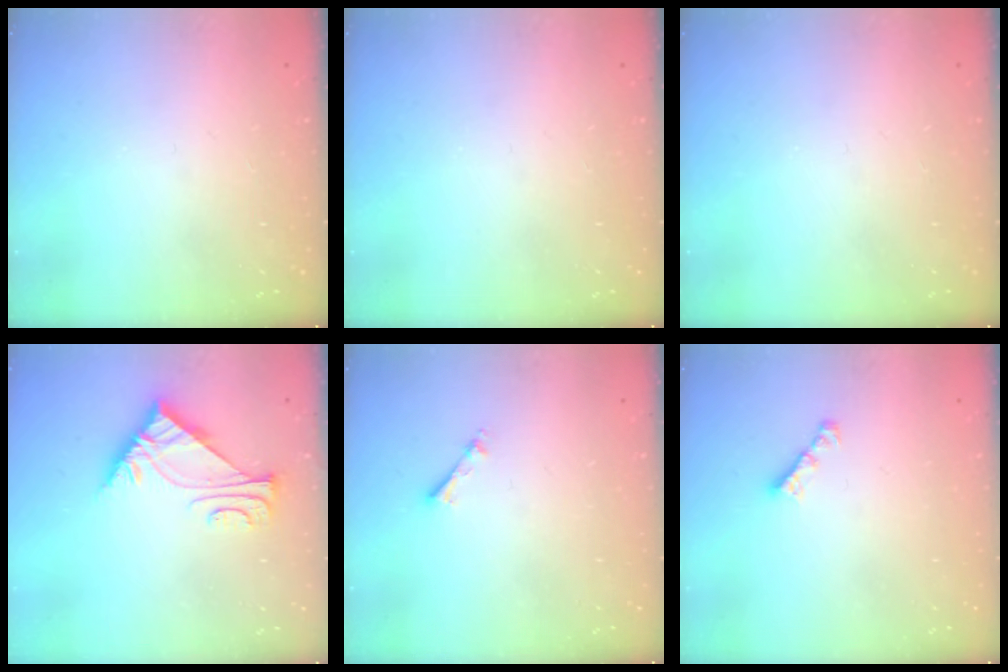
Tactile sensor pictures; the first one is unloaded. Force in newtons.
{"total": 0.0}
{"total": 0.0}
{"total": 6.6, "press": 6.6, "slide": 0.2}
{"total": 2.7, "press": 2.7, "slide": 0.3}
{"total": 1.8, "press": 1.7, "slide": 0.7}